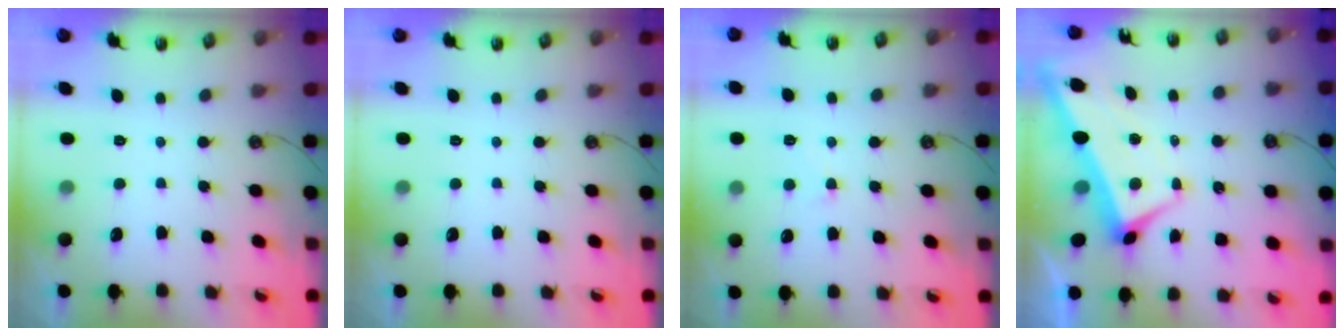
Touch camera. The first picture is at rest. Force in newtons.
{"total": 0.0}
{"total": 1.5, "press": 1.4, "slide": 0.6}
{"total": 1.2, "press": 0.3, "slide": 1.1}